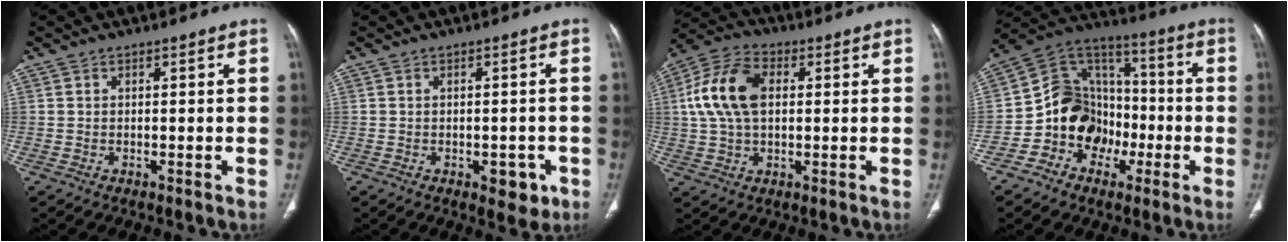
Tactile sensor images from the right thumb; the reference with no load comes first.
{"total": 4.4, "force": [-1.8, 2.6, 3.1], "torque": [-0.017, 0.006, -0.017]}
{"total": 12.8, "force": [2.0, 7.9, 9.8], "torque": [-0.196, 0.022, 0.032]}
{"total": 15.3, "force": [-4.9, 12.7, 6.9], "torque": [-0.068, 0.076, -0.092]}